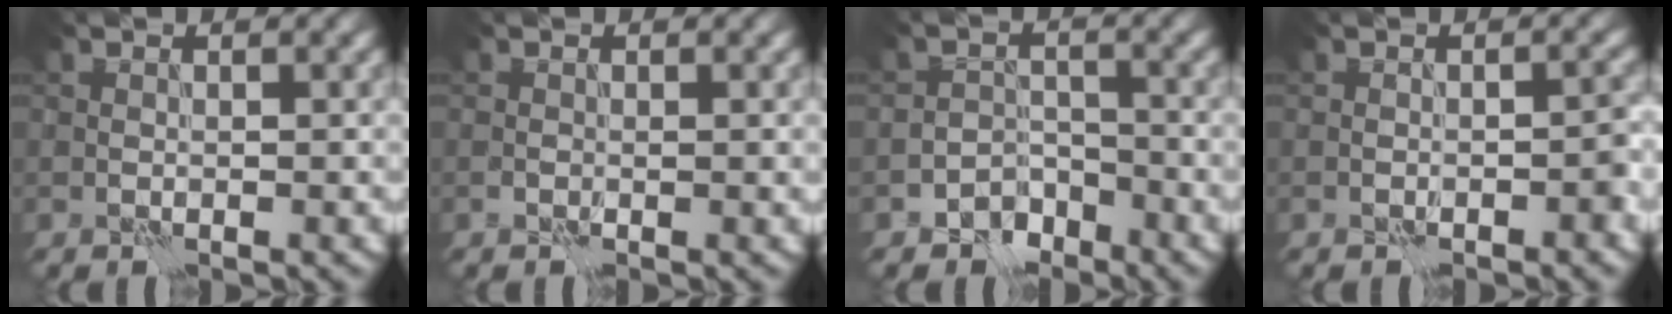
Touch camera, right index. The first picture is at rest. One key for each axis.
{"total": 0.6, "fx": -0.2, "fy": 0.3, "fz": 0.5, "tx": -0.009, "ty": -0.001, "tz": -0.003}
{"total": 2.4, "fx": -2.0, "fy": 1.3, "fz": 0.4, "tx": 0.002, "ty": 0.006, "tz": -0.039}
{"total": 1.5, "fx": -1.1, "fy": 0.4, "fz": 0.9, "tx": -0.011, "ty": 0.007, "tz": -0.014}